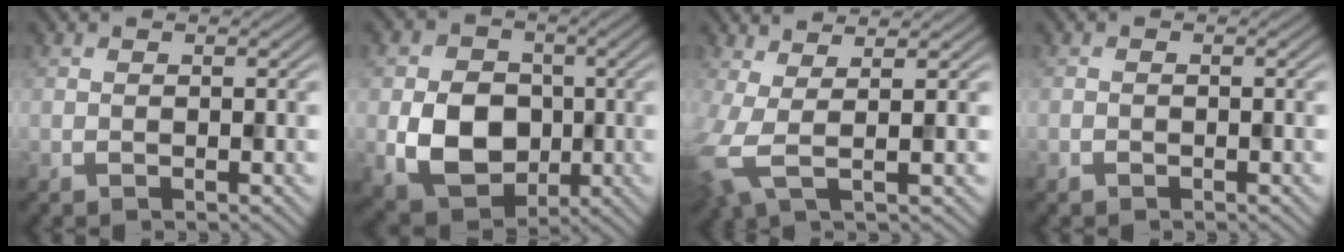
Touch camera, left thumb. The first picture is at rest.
{"total": 8.5, "force": [-1.3, 6.9, 4.9], "torque": [-0.105, -0.019, -0.028]}
{"total": 4.6, "force": [1.0, 1.2, 4.3], "torque": [-0.091, 0.002, 0.013]}
{"total": 0.5, "force": [-0.3, 0.3, -0.3], "torque": [0.008, -0.001, -0.006]}